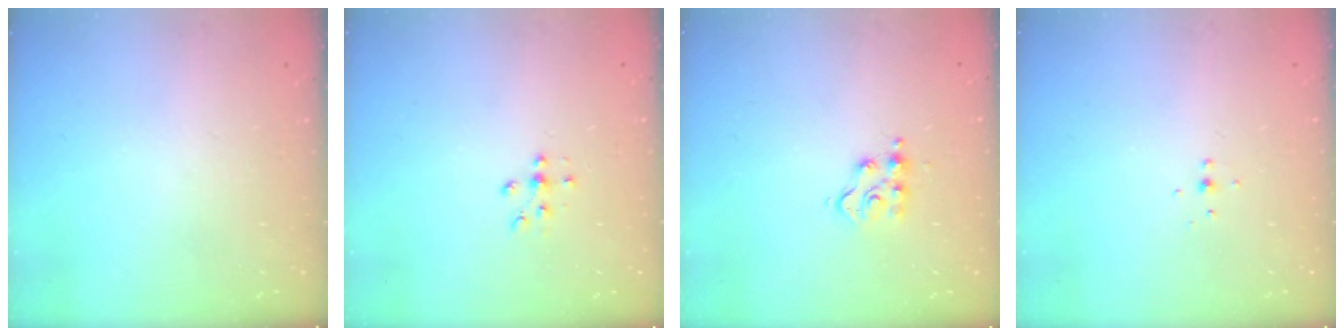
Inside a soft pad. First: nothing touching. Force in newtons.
{"total": 5.5, "press": 5.4, "slide": 1.1}
{"total": 6.7, "press": 6.7, "slide": 0.5}
{"total": 4.2, "press": 4.2, "slide": 0.7}